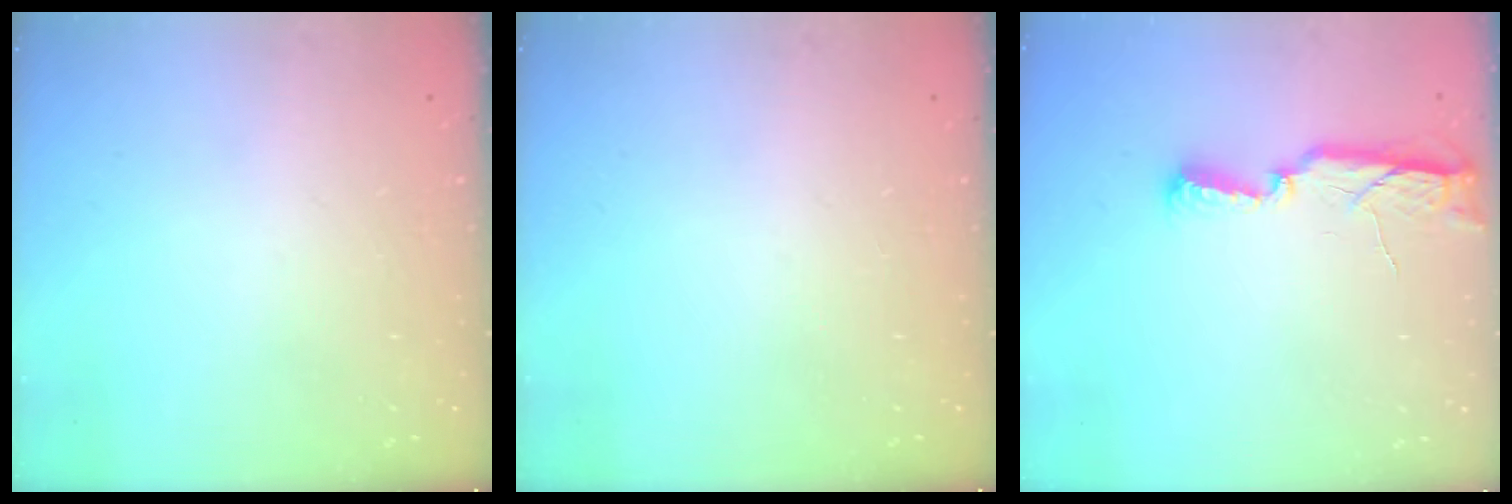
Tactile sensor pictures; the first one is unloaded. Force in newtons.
{"total": 0.0}
{"total": 9.5, "press": 8.0, "slide": 5.2}